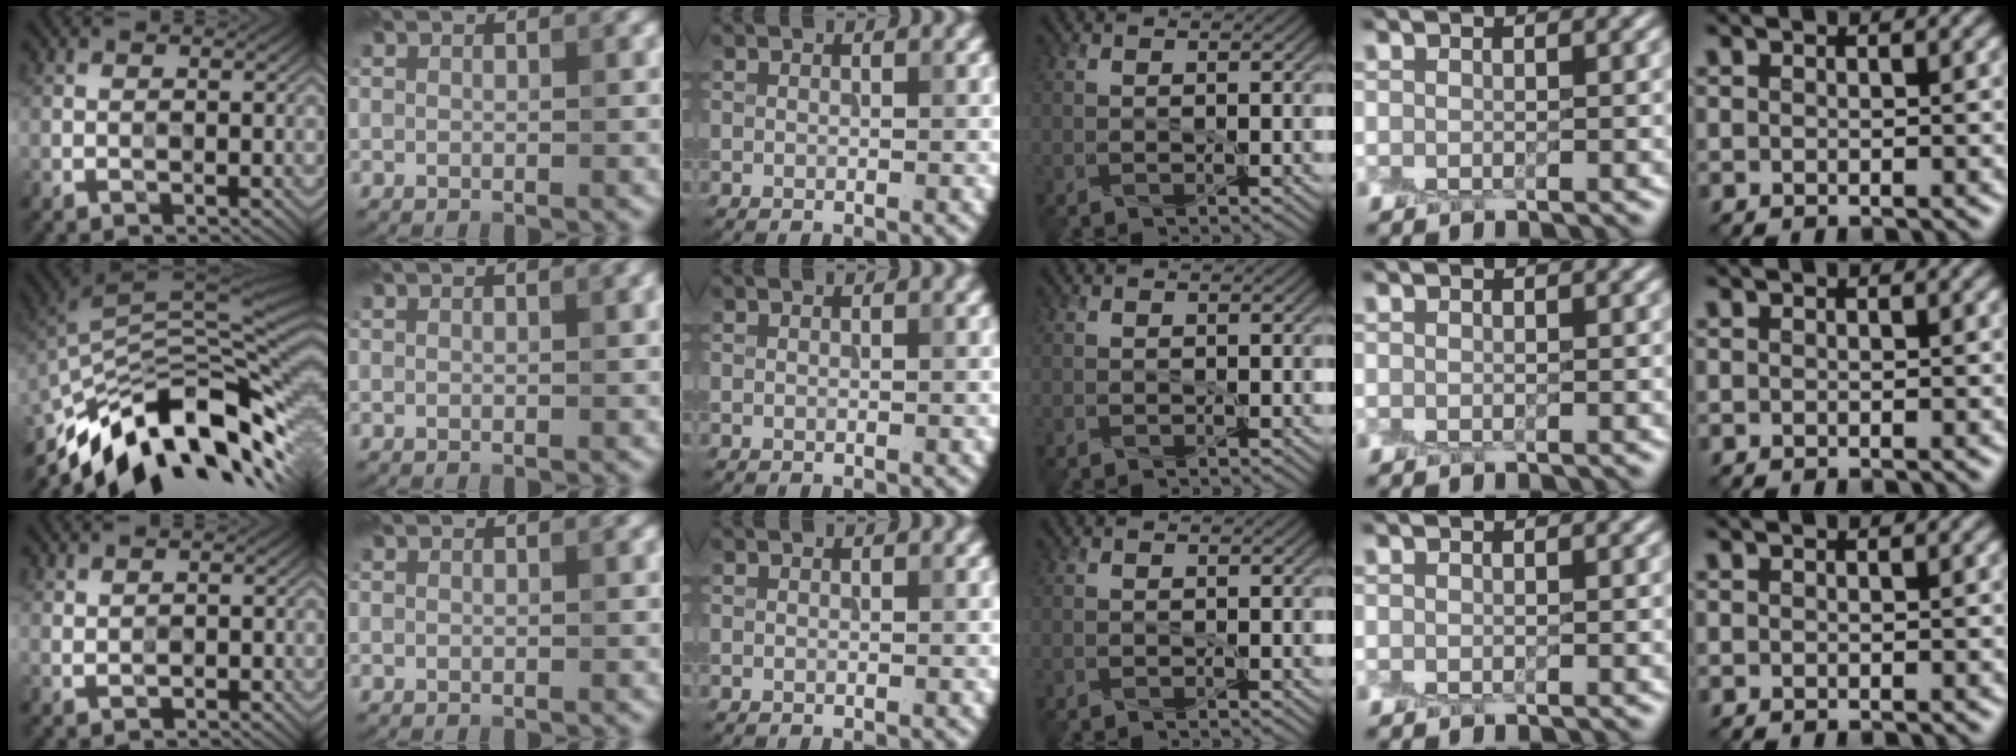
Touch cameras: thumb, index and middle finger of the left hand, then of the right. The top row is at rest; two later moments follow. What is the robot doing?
{"motion": "peel", "object": "plastic wrap"}